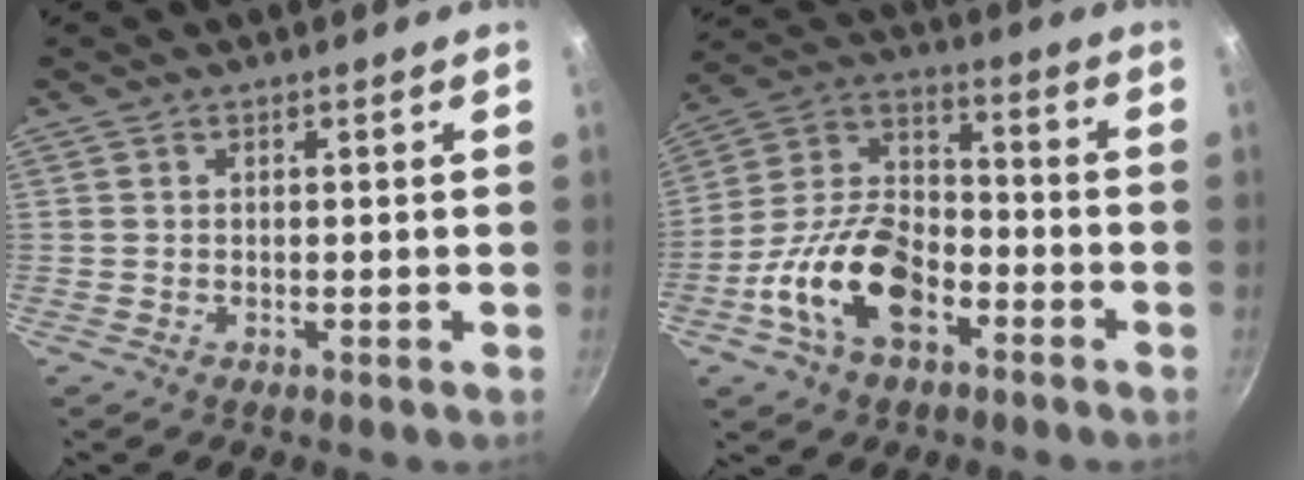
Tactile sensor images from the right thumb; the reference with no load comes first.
{"total": 16.9, "force": [-7.0, 9.9, 11.7], "torque": [-0.201, 0.052, -0.146]}